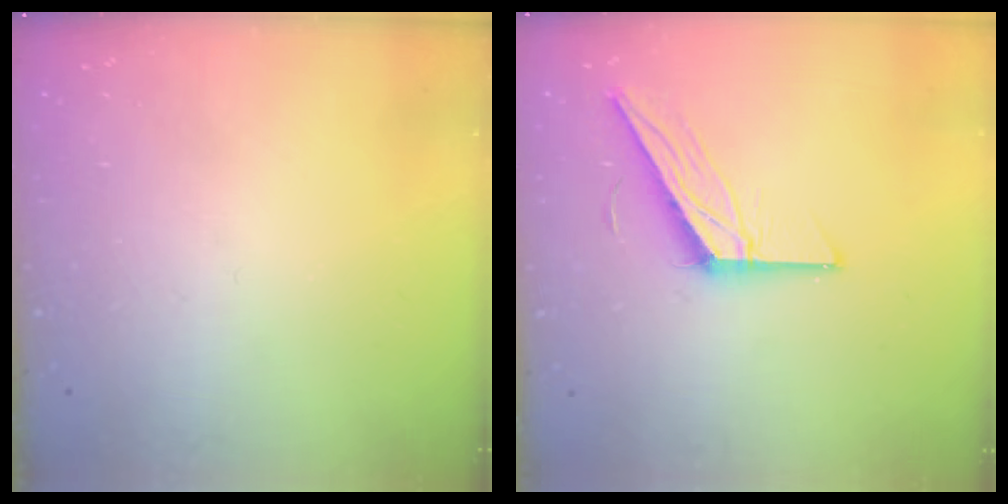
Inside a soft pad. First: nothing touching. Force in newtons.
{"total": 11.5, "press": 11.5, "slide": 0.2}